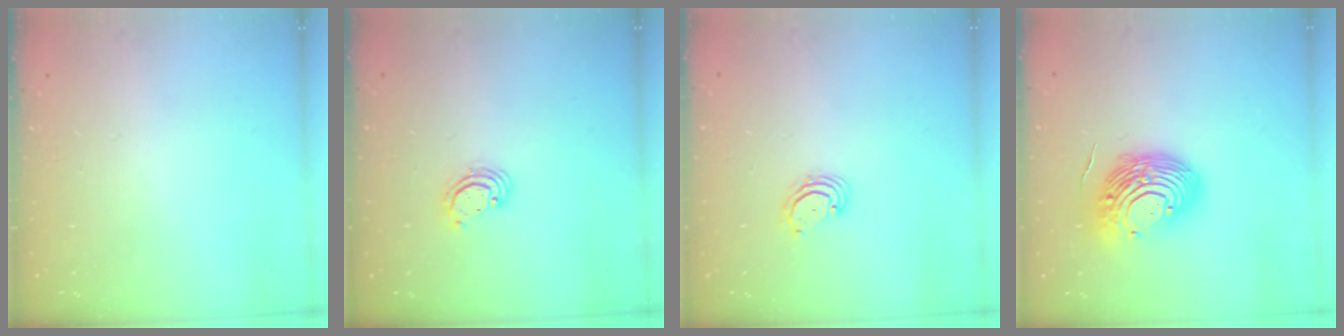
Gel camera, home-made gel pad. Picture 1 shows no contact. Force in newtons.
{"total": 2.8, "press": 2.8, "slide": 0.2}
{"total": 2.7, "press": 2.7, "slide": 0.3}
{"total": 14.4, "press": 14.2, "slide": 2.4}